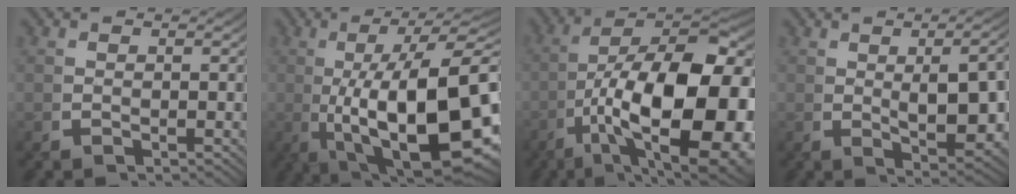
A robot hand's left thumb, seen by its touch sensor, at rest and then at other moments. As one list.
[{"total": 21.0, "force": [-2.8, 11.2, 17.5], "torque": [-0.321, -0.077, 0.012]}, {"total": 22.4, "force": [-2.1, 13.0, 18.0], "torque": [-0.307, -0.083, 0.012]}, {"total": 7.3, "force": [-0.2, 3.2, 6.5], "torque": [-0.100, -0.016, 0.016]}]